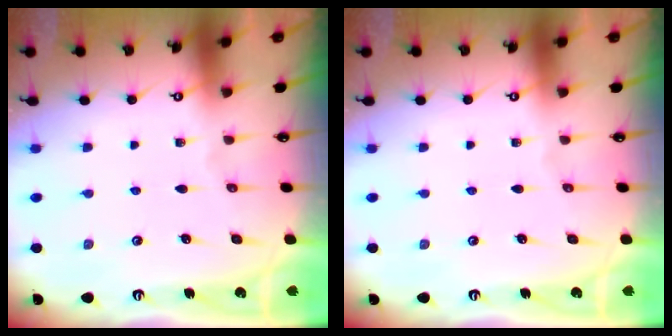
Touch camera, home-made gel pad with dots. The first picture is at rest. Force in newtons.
{"total": 0.0}